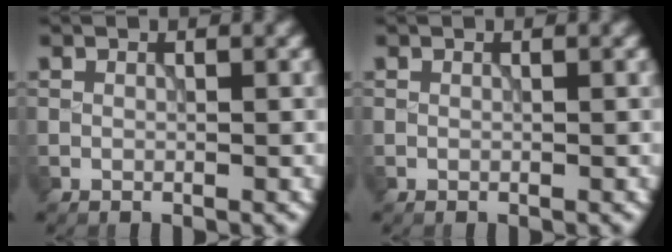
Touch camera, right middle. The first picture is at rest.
{"total": 0.0}